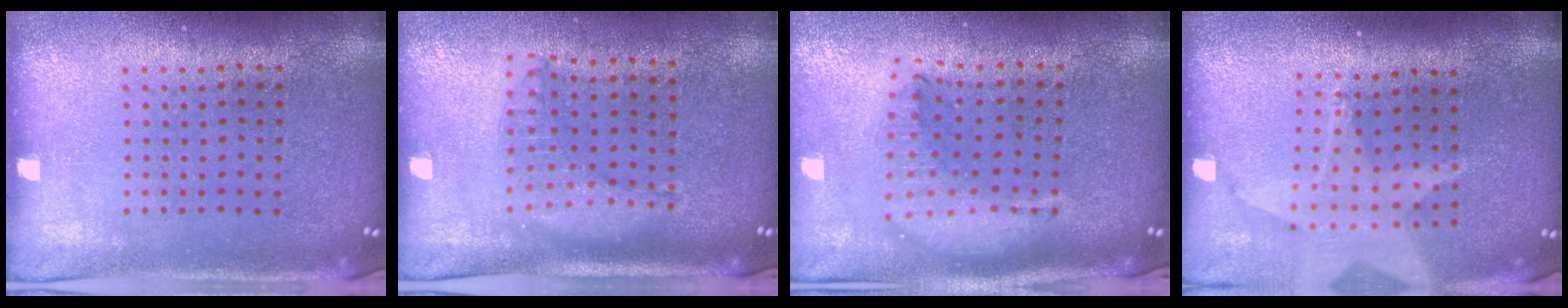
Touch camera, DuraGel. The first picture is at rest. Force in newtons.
{"total": 1.3, "press": 1.3, "slide": 0.2}
{"total": 2.2, "press": 1.7, "slide": 1.4}
{"total": 2.0, "press": 1.5, "slide": 1.2}